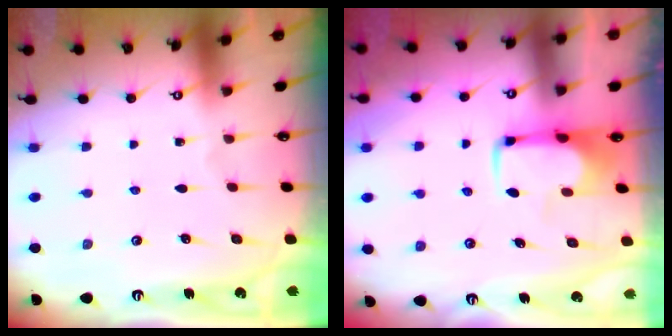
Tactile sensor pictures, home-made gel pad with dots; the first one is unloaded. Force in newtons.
{"total": 2.0, "press": 2.0, "slide": 0.4}